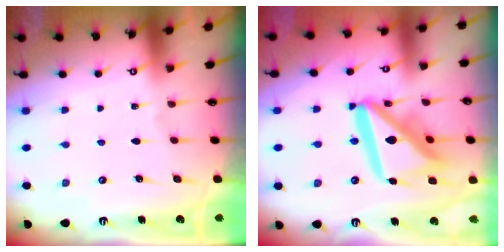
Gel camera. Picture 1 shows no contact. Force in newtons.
{"total": 21.0, "press": 20.8, "slide": 2.5}